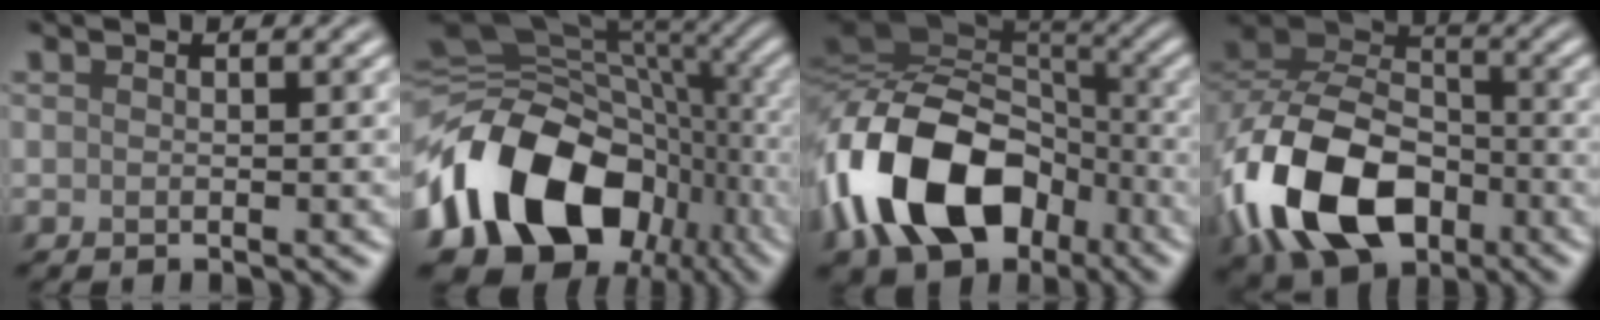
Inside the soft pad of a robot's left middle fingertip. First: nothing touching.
{"total": 14.8, "force": [-5.1, 10.5, 9.2], "torque": [-0.175, 0.000, -0.095]}
{"total": 16.0, "force": [-5.5, 10.6, 10.5], "torque": [-0.230, -0.017, -0.102]}
{"total": 12.8, "force": [-5.2, 8.2, 8.3], "torque": [-0.182, -0.004, -0.106]}